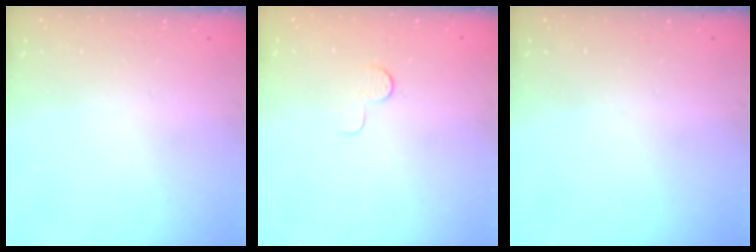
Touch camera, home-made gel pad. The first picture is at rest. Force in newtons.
{"total": 4.0, "press": 4.0, "slide": 0.4}
{"total": 0.0}